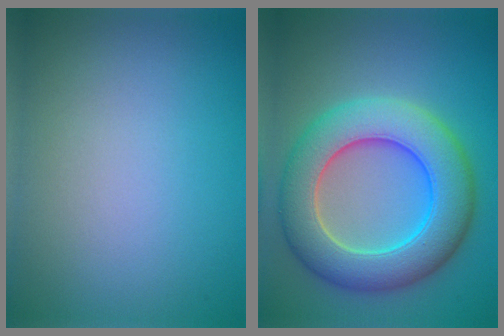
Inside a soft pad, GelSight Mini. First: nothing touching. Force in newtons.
{"total": 9.1, "press": 9.1, "slide": 0.5}